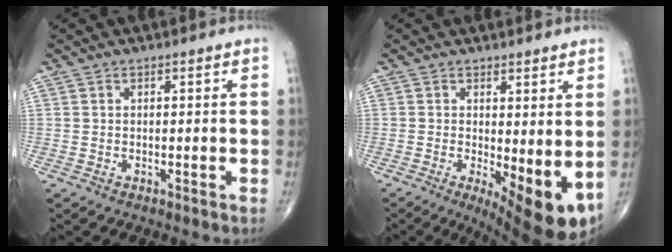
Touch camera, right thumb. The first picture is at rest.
{"total": 10.7, "force": [-1.3, 3.7, 10.0], "torque": [-0.137, -0.026, -0.007]}